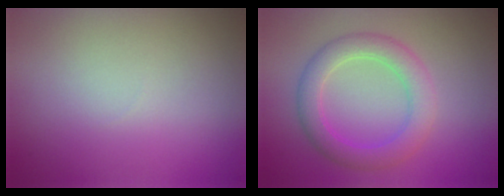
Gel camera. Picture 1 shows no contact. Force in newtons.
{"total": 3.9, "press": 3.9, "slide": 0.0}